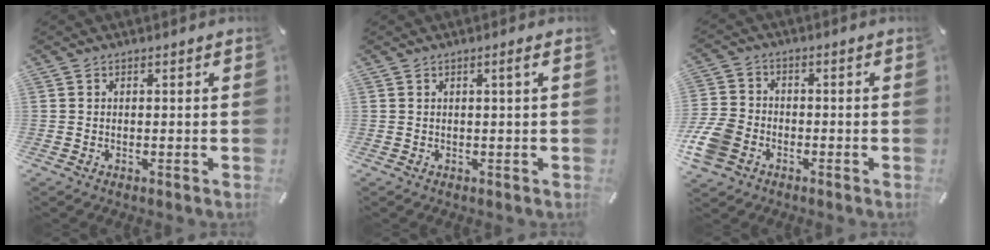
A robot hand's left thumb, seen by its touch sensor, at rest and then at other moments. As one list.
[{"total": 1.6, "force": [0.5, -0.1, 1.5], "torque": [-0.028, 0.002, 0.007]}, {"total": 9.4, "force": [-3.7, 7.6, 4.1], "torque": [-0.109, 0.028, -0.069]}]